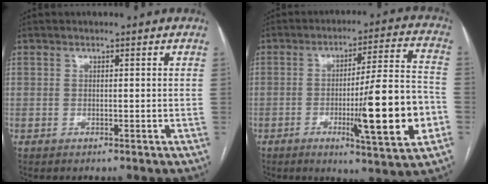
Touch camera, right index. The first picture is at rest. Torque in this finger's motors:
{"motor_torque": [1.95, -0.19, 1.05, 0.21]}